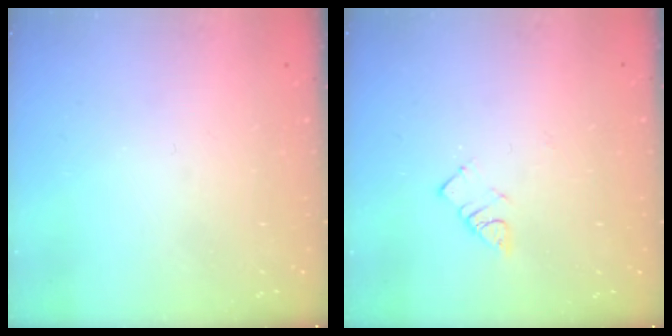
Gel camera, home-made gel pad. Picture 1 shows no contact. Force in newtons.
{"total": 3.6, "press": 3.6, "slide": 0.4}